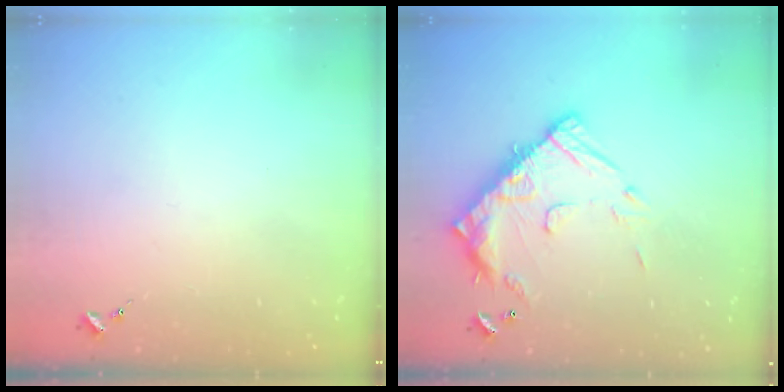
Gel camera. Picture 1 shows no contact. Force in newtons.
{"total": 15.4, "press": 15.4, "slide": 1.4}